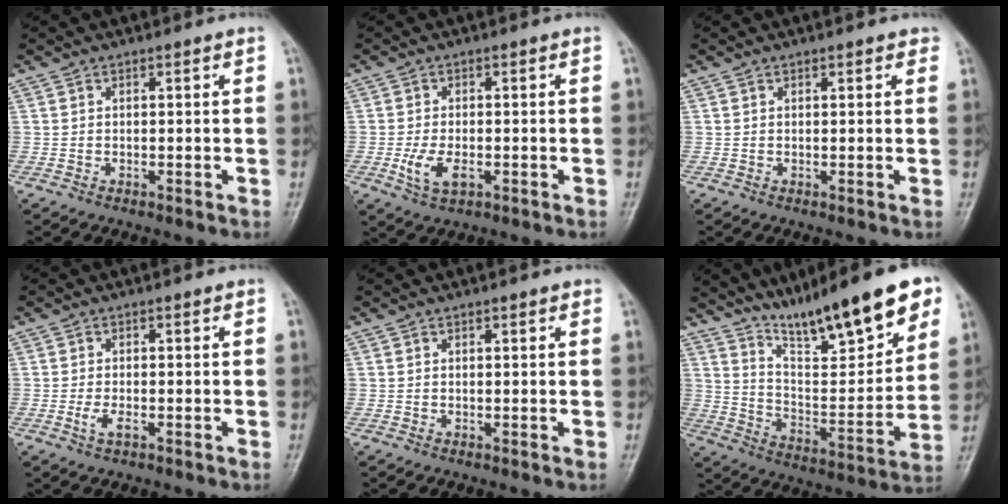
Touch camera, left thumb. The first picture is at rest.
{"total": 5.0, "force": [-1.5, 2.5, 4.0], "torque": [-0.084, 0.001, -0.024]}
{"total": 1.2, "force": [0.8, 0.5, 0.8], "torque": [-0.006, -0.001, 0.006]}
{"total": 2.2, "force": [-0.7, 0.8, 2.0], "torque": [-0.045, 0.003, -0.011]}
{"total": 0.7, "force": [0.4, 0.2, 0.5], "torque": [-0.007, 0.000, 0.004]}
{"total": 21.1, "force": [14.6, 4.6, 14.6], "torque": [-0.193, -0.061, 0.245]}